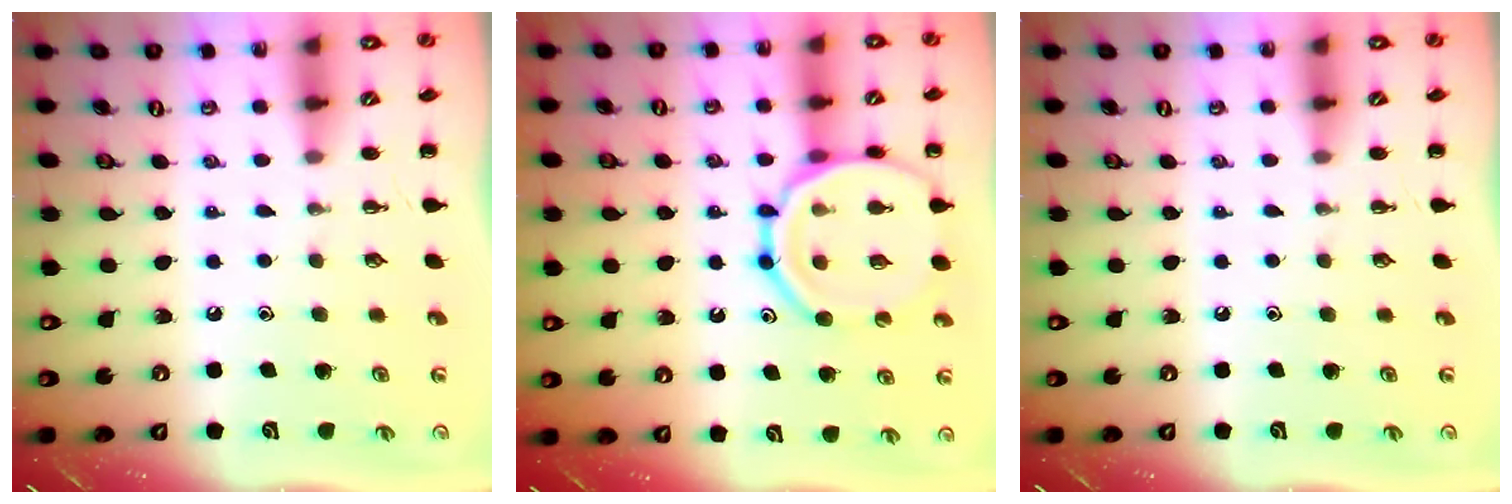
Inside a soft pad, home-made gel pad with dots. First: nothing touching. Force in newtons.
{"total": 17.5, "press": 17.4, "slide": 2.5}
{"total": 0.0}